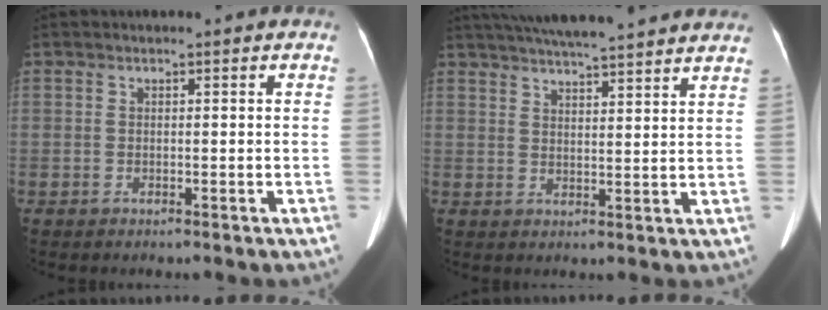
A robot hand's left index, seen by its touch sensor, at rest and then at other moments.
{"total": 20.1, "force": [17.9, 1.6, 8.9], "torque": [-0.149, 0.035, 0.240]}